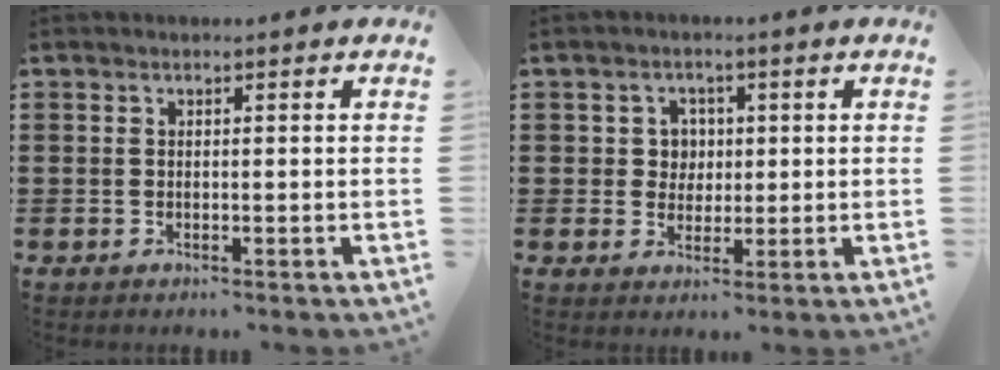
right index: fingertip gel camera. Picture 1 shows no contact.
{"total": 3.5, "force": [0.6, 3.3, 1.2], "torque": [-0.037, 0.011, 0.007]}